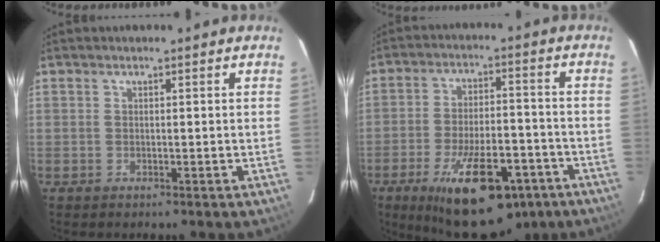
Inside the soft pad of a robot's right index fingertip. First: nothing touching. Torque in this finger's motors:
{"motor_torque": [1.10, -1.05, 0.86, 0.21]}